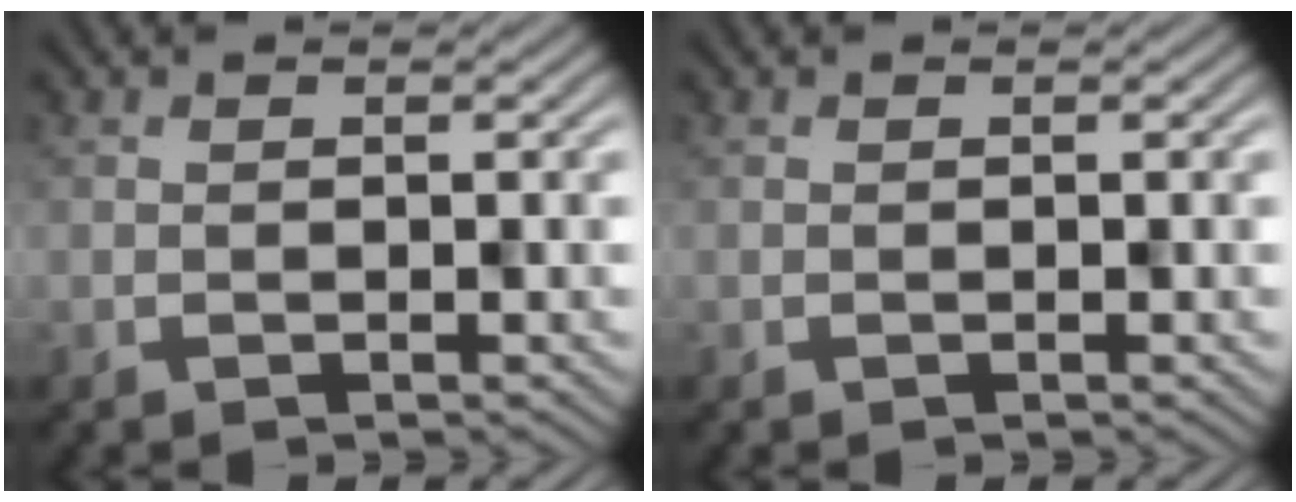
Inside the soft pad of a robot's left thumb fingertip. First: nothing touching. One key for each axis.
{"total": 0.0}